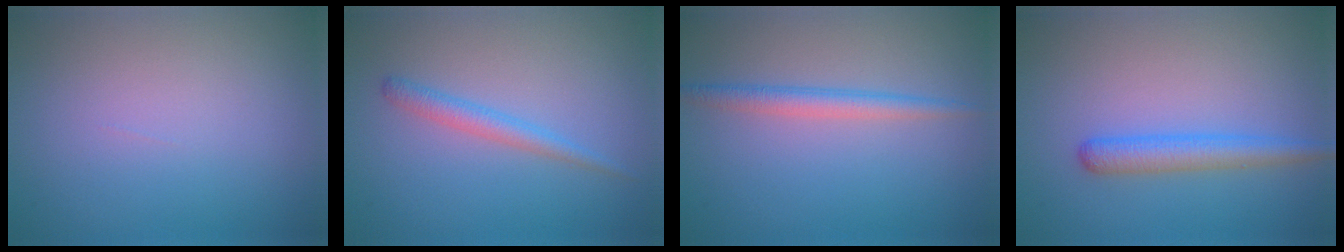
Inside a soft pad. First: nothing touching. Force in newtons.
{"total": 1.8, "press": 1.8, "slide": 0.0}
{"total": 2.1, "press": 2.1, "slide": 0.1}
{"total": 2.9, "press": 2.9, "slide": 0.1}